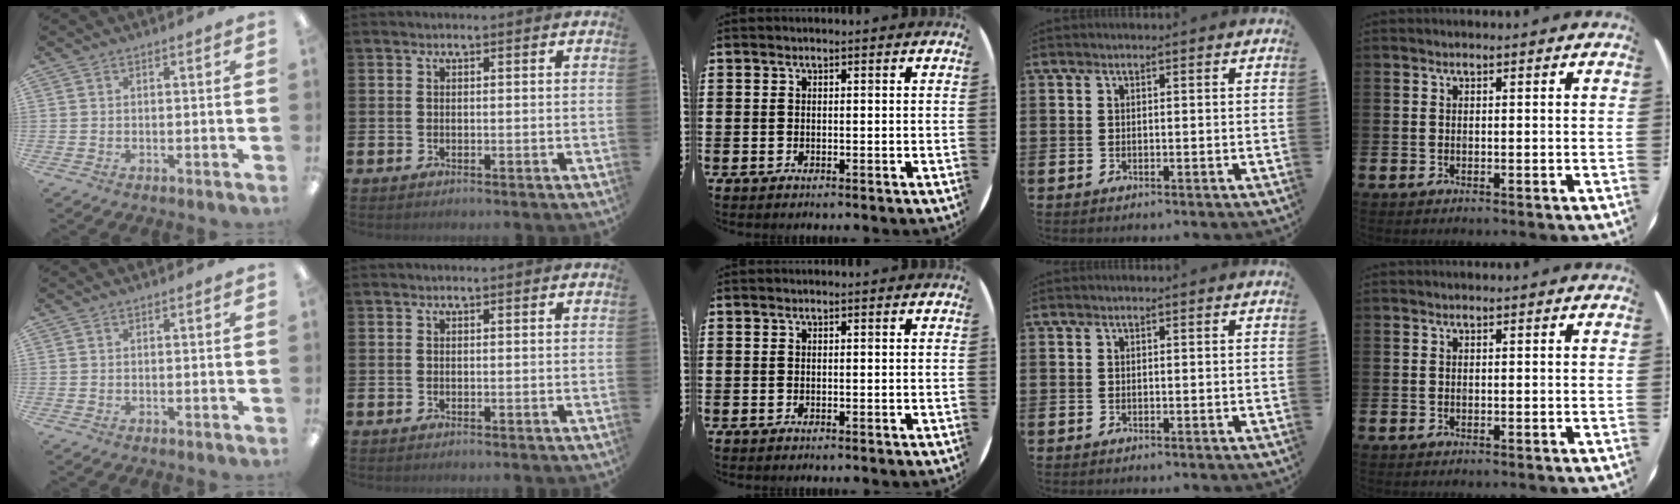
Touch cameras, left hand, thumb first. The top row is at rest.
{}